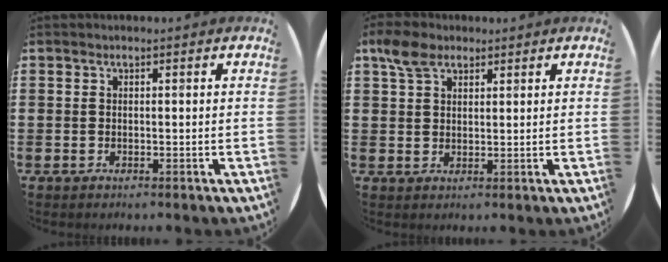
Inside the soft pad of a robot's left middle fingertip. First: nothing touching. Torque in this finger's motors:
{"motor_torque": [0.73, -0.48, 0.09, 0.04]}